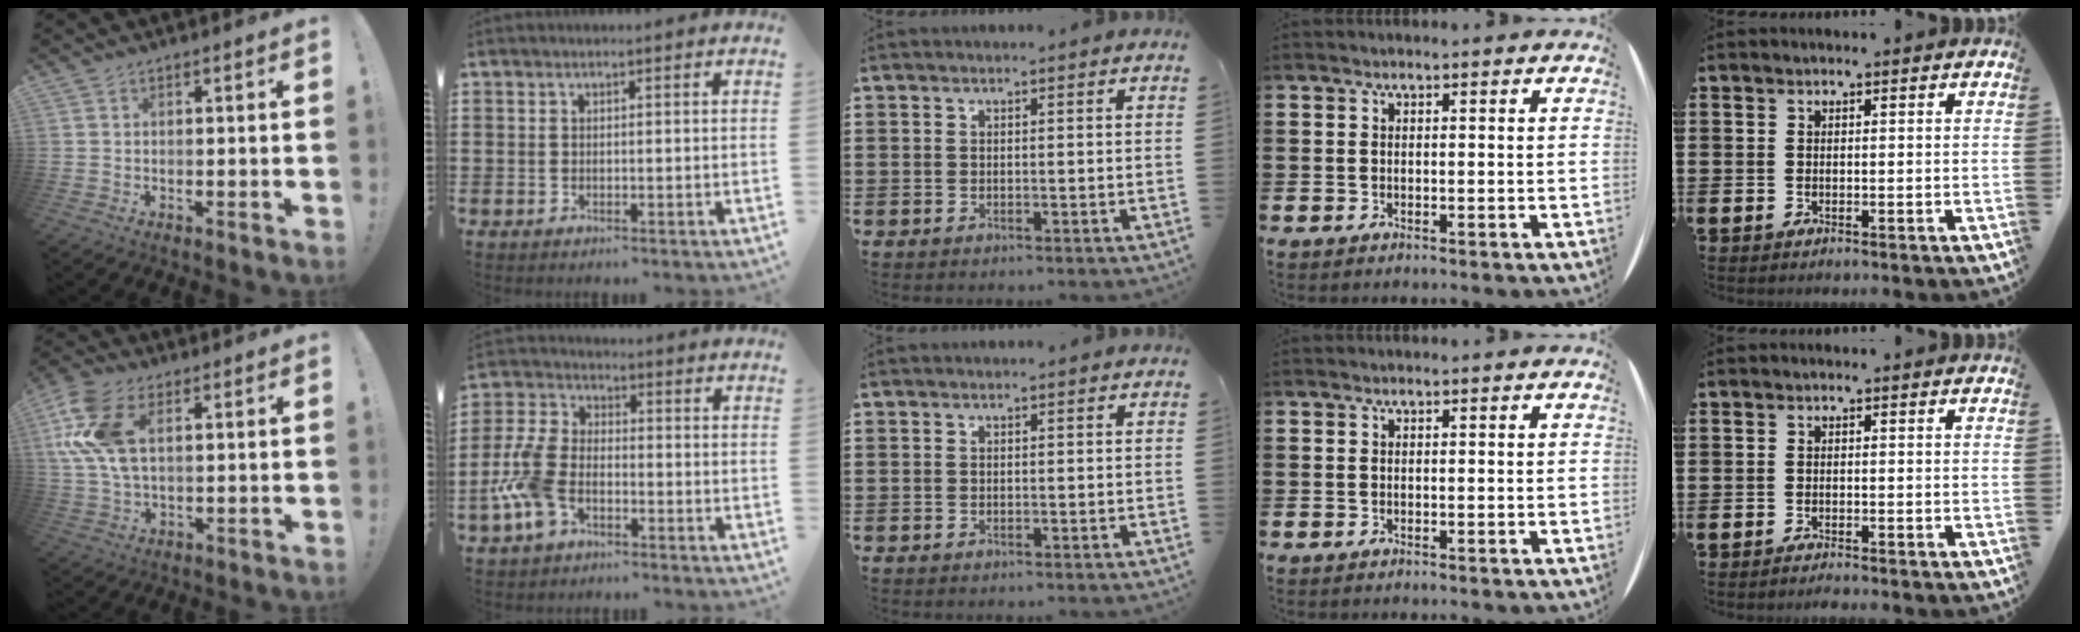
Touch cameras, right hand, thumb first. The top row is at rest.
{"thumb": {"total": 14.2, "force": [4.1, 8.5, 10.6], "torque": [-0.226, 0.000, 0.082]}, "index": {"total": 7.7, "force": [-3.4, 4.3, 5.5], "torque": [-0.152, -0.001, -0.072]}, "little": {"total": 0.8, "force": [-0.8, 0.0, 0.2], "torque": [-0.004, -0.003, -0.015]}}